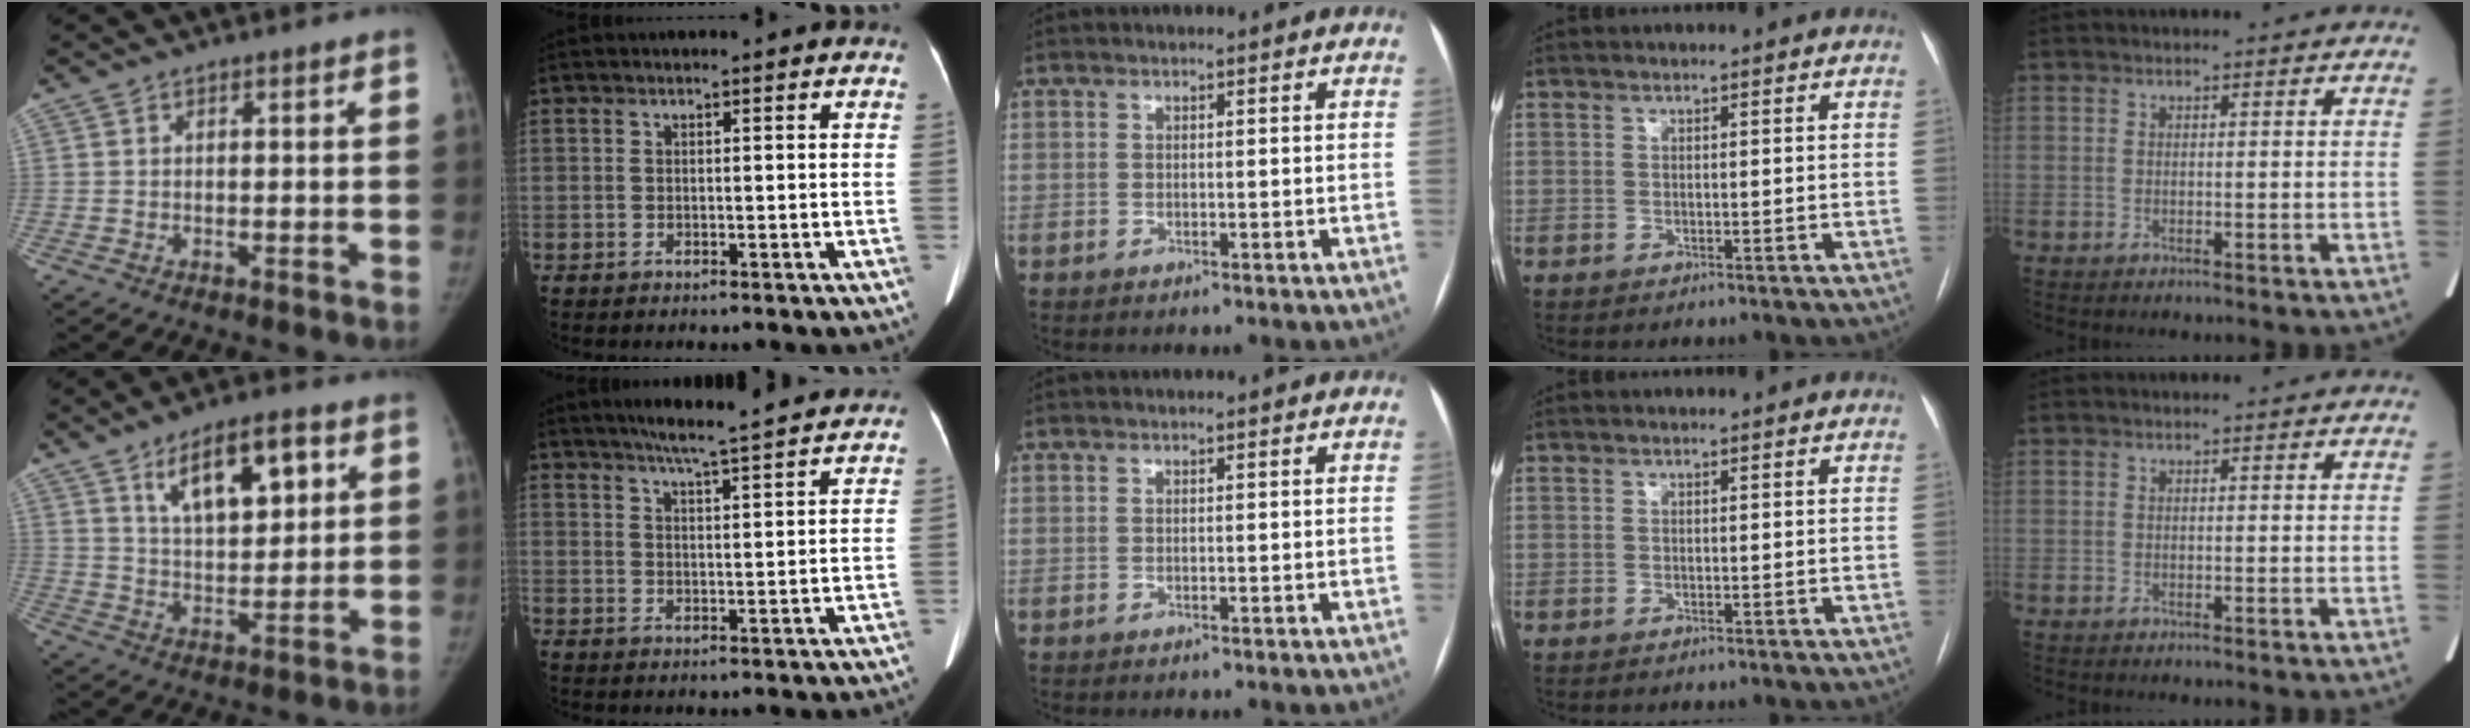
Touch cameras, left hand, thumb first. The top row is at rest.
{"thumb": {"total": 12.5, "force": [5.7, 5.5, 9.6], "torque": [-0.125, -0.022, 0.097]}, "index": {"total": 9.1, "force": [7.9, -0.4, 4.3], "torque": [-0.073, 0.013, 0.111]}}